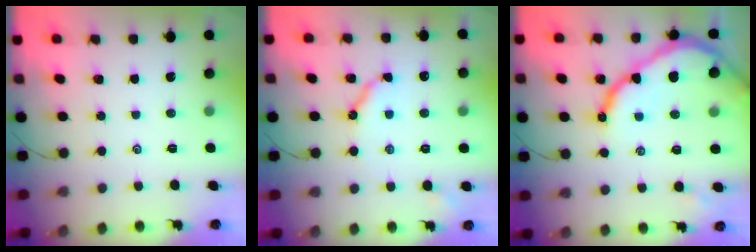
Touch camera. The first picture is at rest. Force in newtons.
{"total": 7.9, "press": 7.8, "slide": 0.7}
{"total": 15.5, "press": 15.4, "slide": 1.4}